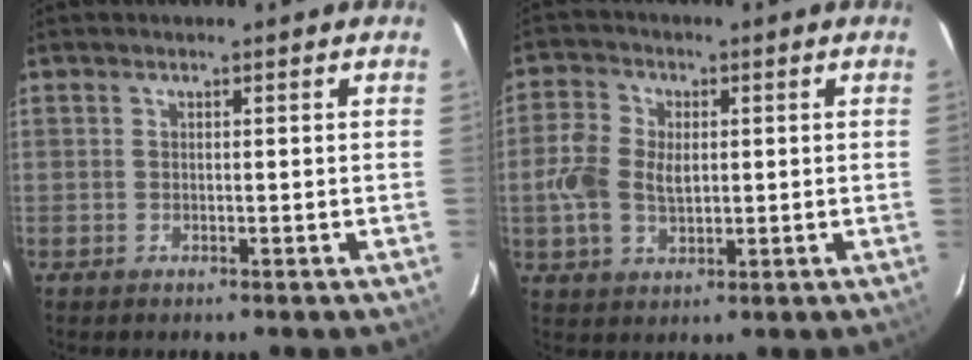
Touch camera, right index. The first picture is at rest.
{"total": 7.8, "force": [-0.2, 5.5, 5.6], "torque": [-0.125, 0.010, -0.006]}